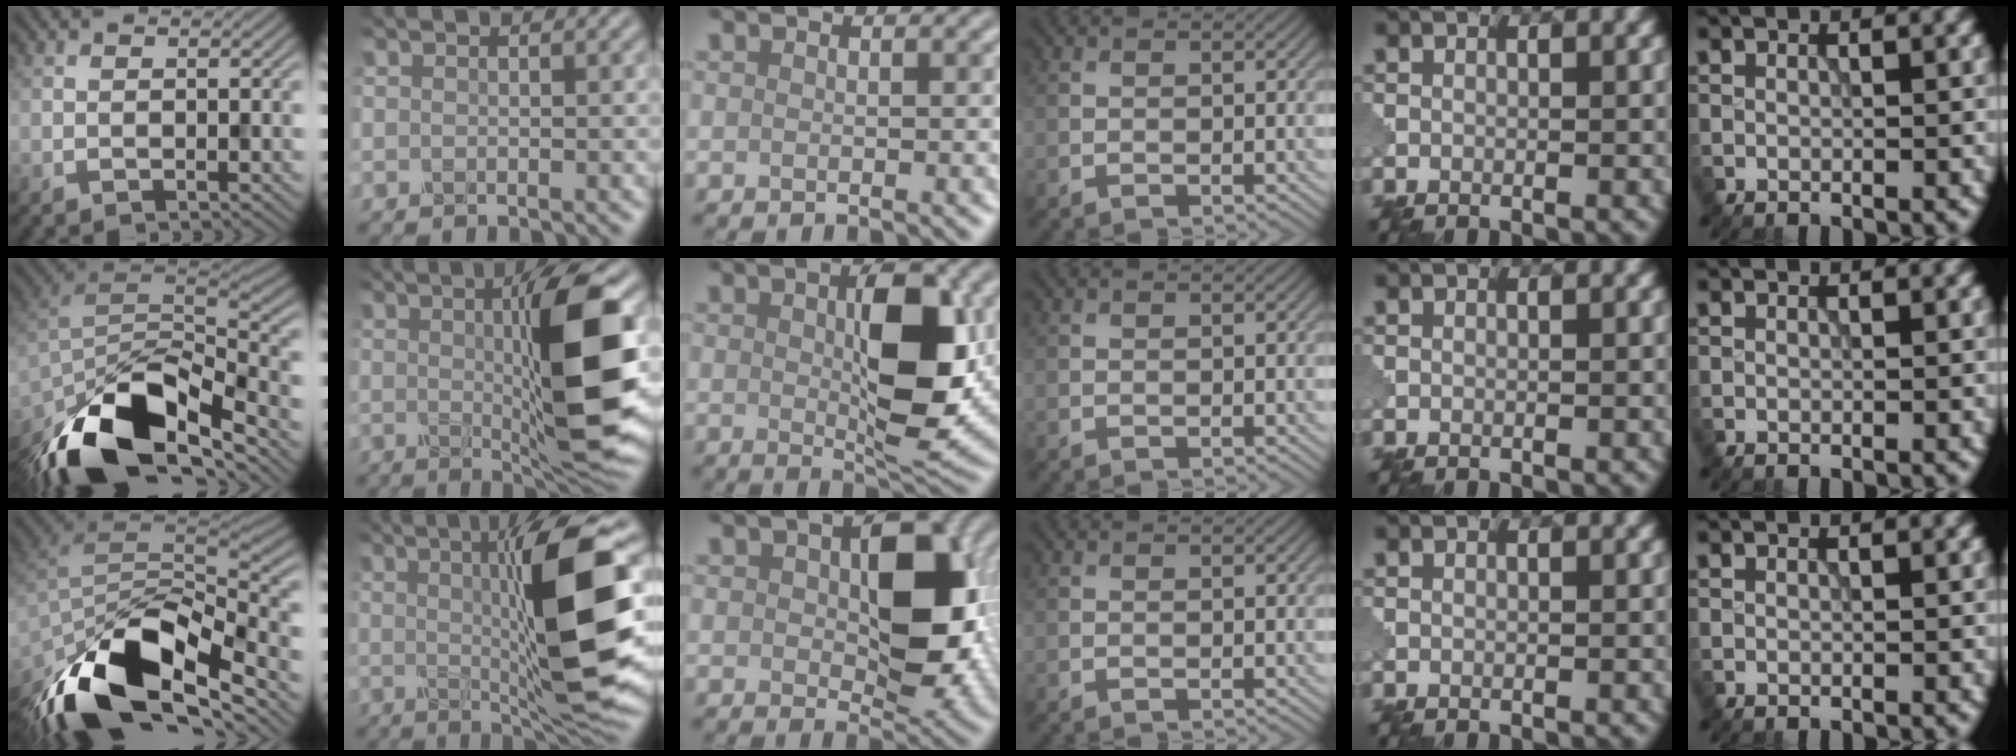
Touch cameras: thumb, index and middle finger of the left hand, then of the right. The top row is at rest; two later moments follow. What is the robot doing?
{"motion": "shake", "object": "sieve"}